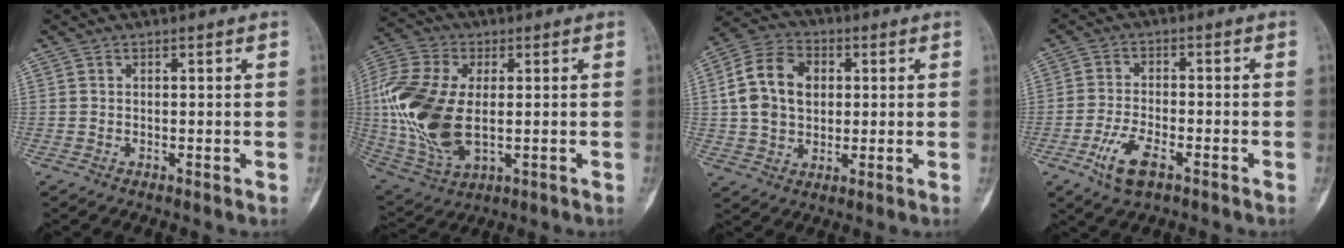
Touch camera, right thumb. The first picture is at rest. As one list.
[{"total": 18.8, "force": [-0.3, 10.7, 15.5], "torque": [-0.349, -0.007, 0.004]}, {"total": 12.1, "force": [1.7, 9.1, 7.8], "torque": [-0.127, 0.014, 0.027]}, {"total": 7.0, "force": [-3.6, 2.8, 5.3], "torque": [-0.103, 0.010, -0.067]}]